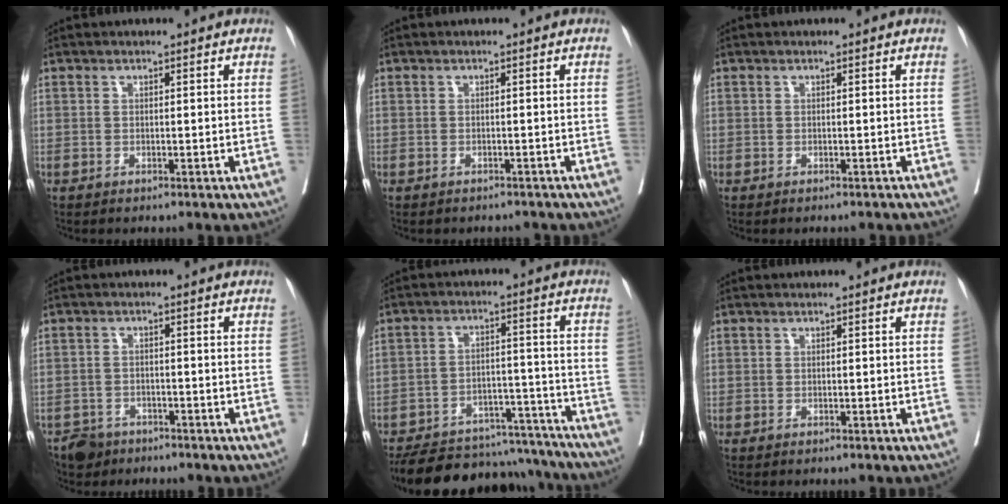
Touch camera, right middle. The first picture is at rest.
{"total": 1.6, "force": [-1.6, 0.3, 0.2], "torque": [-0.003, -0.003, -0.022]}
{"total": 2.4, "force": [-2.2, -0.4, 0.9], "torque": [-0.014, -0.007, -0.025]}
{"total": 3.9, "force": [-3.0, 2.5, 0.2], "torque": [-0.002, 0.004, -0.052]}
{"total": 20.3, "force": [-18.5, 5.8, 5.9], "torque": [-0.097, 0.013, -0.255]}
{"total": 0.0}